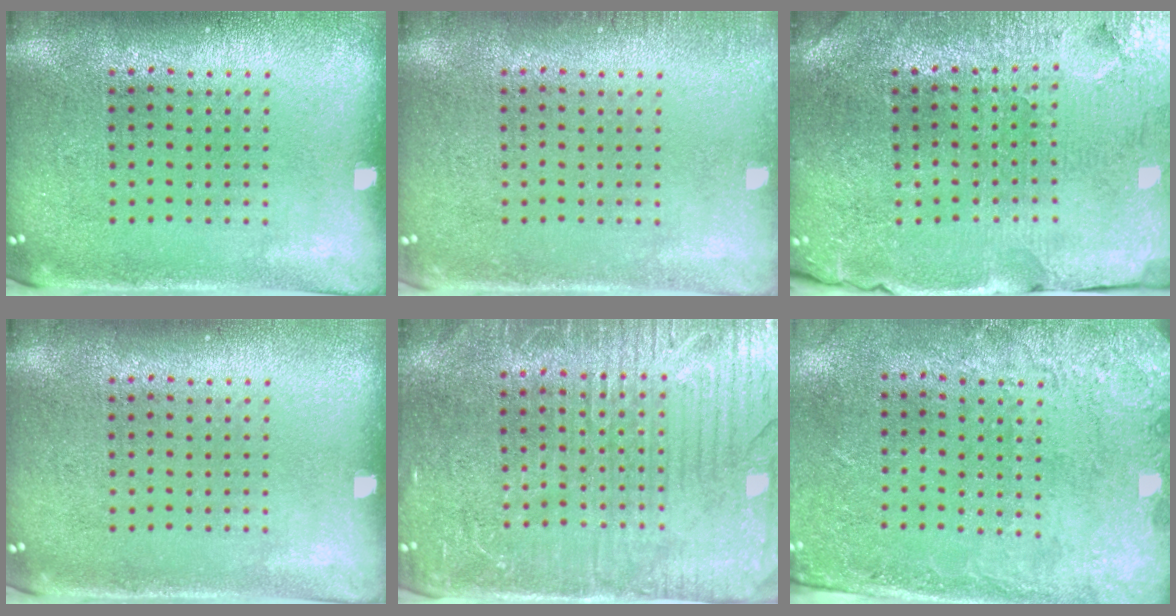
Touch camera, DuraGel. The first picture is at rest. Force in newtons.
{"total": 0.8, "press": 0.8, "slide": 0.0}
{"total": 3.8, "press": 3.7, "slide": 0.8}
{"total": 0.0}
{"total": 4.2, "press": 4.0, "slide": 1.4}
{"total": 2.7, "press": 1.9, "slide": 1.9}